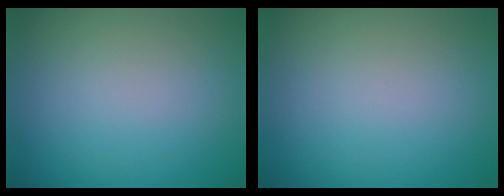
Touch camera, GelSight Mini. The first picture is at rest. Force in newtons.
{"total": 0.0}